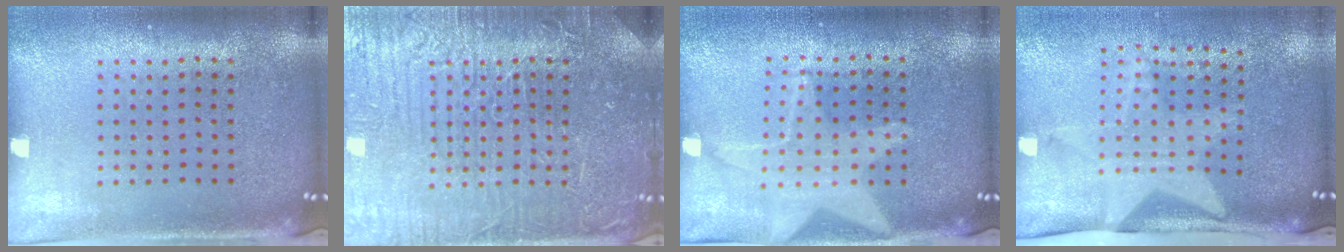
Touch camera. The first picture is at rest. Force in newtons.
{"total": 7.7, "press": 7.7, "slide": 1.1}
{"total": 1.6, "press": 1.5, "slide": 0.6}
{"total": 1.9, "press": 1.5, "slide": 1.1}